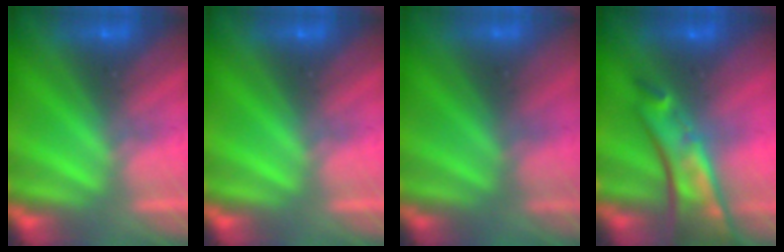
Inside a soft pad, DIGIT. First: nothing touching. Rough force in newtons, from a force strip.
{"total": 0.0}
{"total": 2.7}
{"total": 5.8}